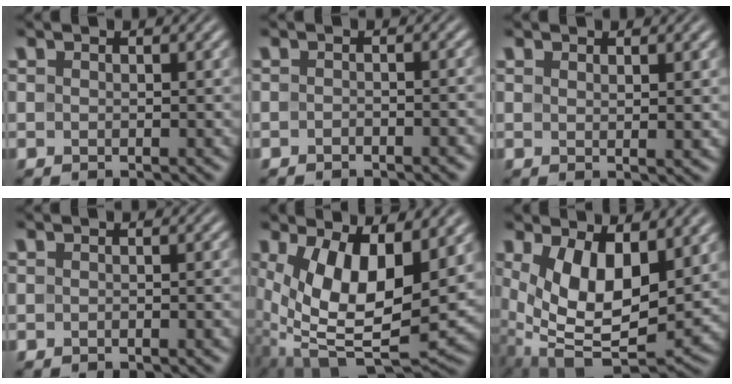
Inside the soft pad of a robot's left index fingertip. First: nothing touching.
{"total": 1.8, "force": [-1.3, 0.4, 1.1], "torque": [-0.013, 0.001, -0.017]}
{"total": 1.0, "force": [0.6, 0.1, 0.9], "torque": [-0.016, -0.003, 0.009]}
{"total": 1.4, "force": [-0.9, 0.2, 1.1], "torque": [-0.011, 0.000, -0.011]}
{"total": 11.9, "force": [2.3, 5.8, 10.2], "torque": [-0.198, -0.027, 0.045]}
{"total": 9.3, "force": [1.9, 4.7, 7.8], "torque": [-0.161, -0.019, 0.035]}